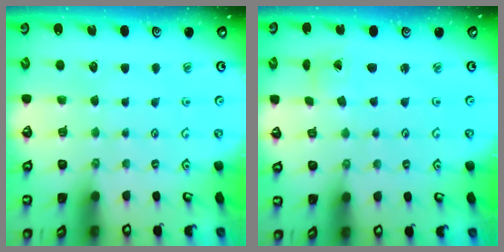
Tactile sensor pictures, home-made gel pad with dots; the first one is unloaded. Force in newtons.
{"total": 0.5, "press": 0.5, "slide": 0.1}